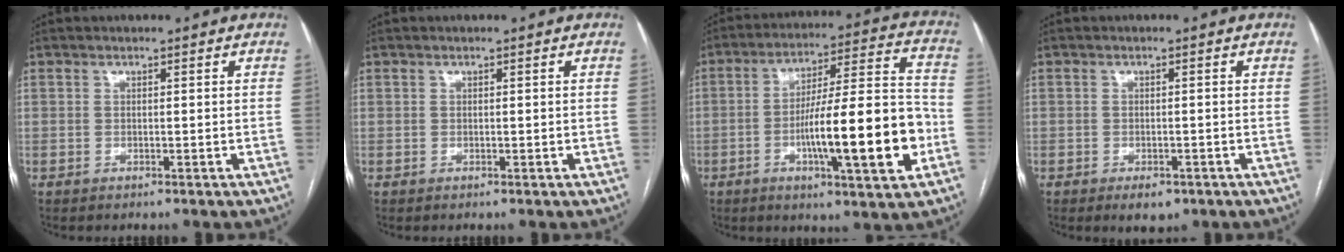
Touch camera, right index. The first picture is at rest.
{"total": 0.0}
{"total": 18.4, "force": [-4.9, 1.9, 17.6], "torque": [-0.276, 0.010, -0.070]}
{"total": 3.1, "force": [-1.8, 1.7, 1.8], "torque": [-0.023, -0.002, -0.016]}